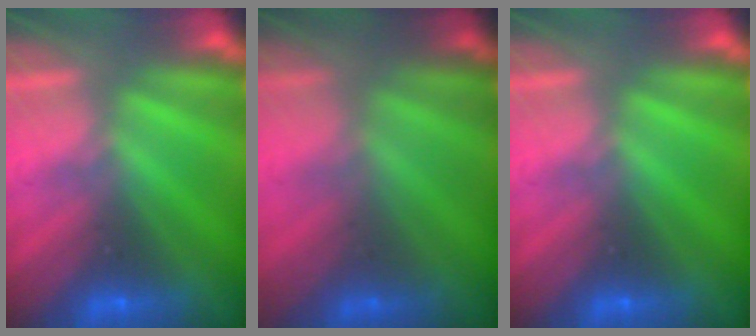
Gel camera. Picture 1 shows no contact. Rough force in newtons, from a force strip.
{"total": 1.8}
{"total": 0.0}